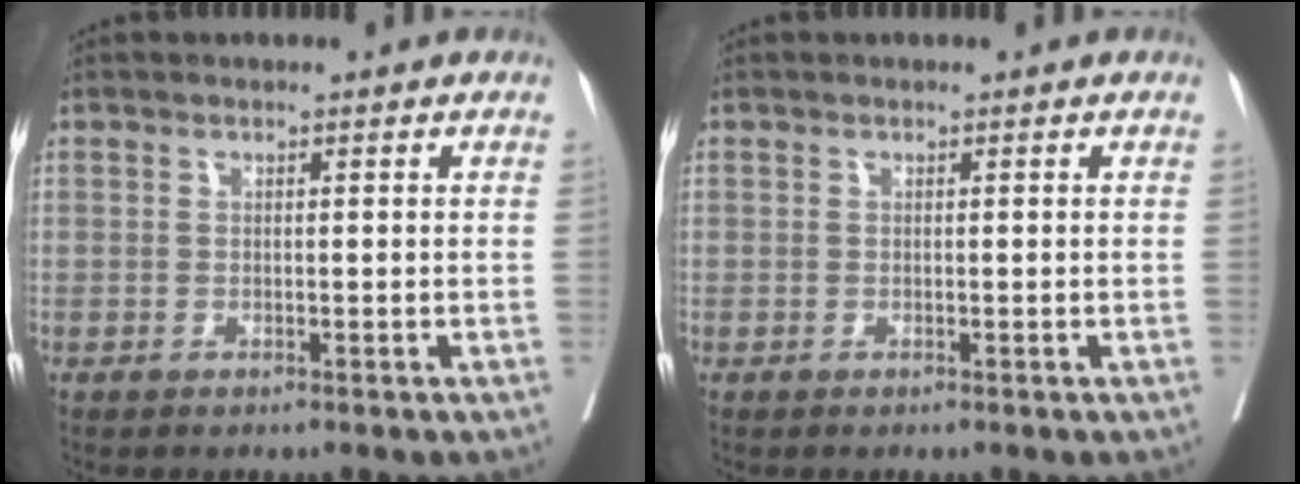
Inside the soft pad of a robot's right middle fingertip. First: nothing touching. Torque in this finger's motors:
{"motor_torque": [0.00, 0.00, 0.00, 0.00]}